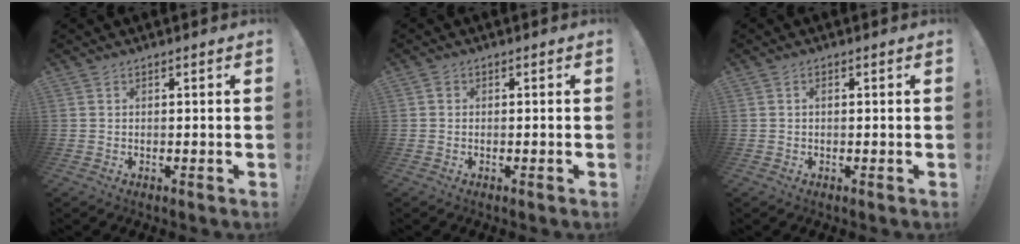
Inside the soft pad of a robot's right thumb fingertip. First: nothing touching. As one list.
[{"total": 0.6, "force": [-0.2, 0.4, 0.3], "torque": [-0.007, 0.002, -0.003]}, {"total": 0.8, "force": [0.0, 0.4, 0.7], "torque": [-0.016, 0.003, -0.001]}]